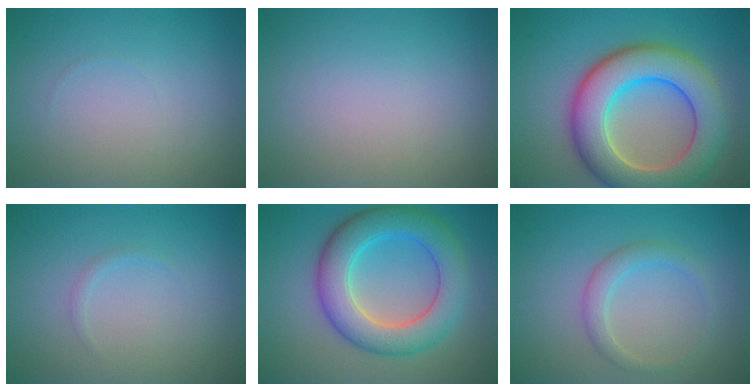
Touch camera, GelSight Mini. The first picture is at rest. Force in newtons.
{"total": 0.0}
{"total": 10.3, "press": 10.3, "slide": 0.7}
{"total": 0.6, "press": 0.6, "slide": 0.1}
{"total": 7.7, "press": 7.7, "slide": 0.2}
{"total": 2.1, "press": 2.1, "slide": 0.2}